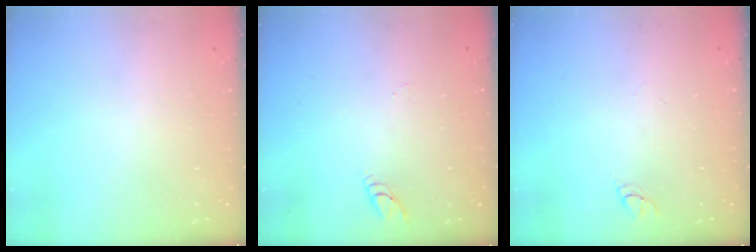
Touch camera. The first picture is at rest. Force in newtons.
{"total": 2.8, "press": 2.8, "slide": 0.3}
{"total": 2.8, "press": 2.8, "slide": 0.3}